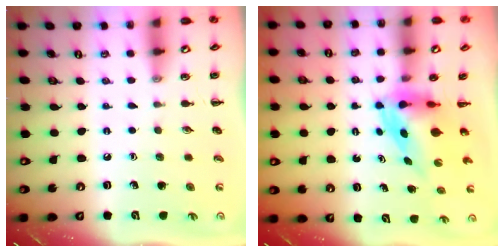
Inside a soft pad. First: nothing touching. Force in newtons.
{"total": 3.9, "press": 3.8, "slide": 1.0}